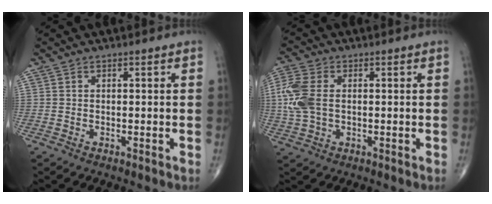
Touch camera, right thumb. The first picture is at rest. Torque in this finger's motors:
{"motor_torque": [0.21, 0.08, 0.68, 0.50, 0.09]}